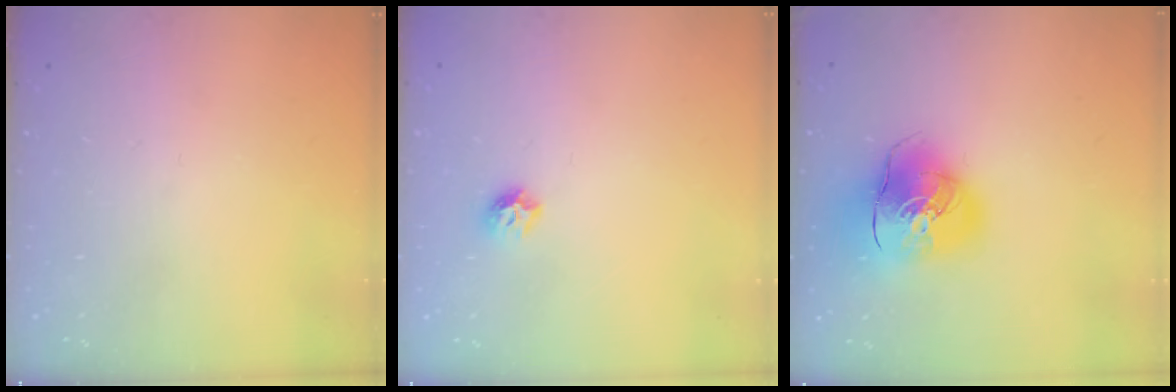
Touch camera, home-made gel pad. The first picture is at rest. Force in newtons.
{"total": 6.0, "press": 5.9, "slide": 0.8}
{"total": 15.9, "press": 15.6, "slide": 2.7}